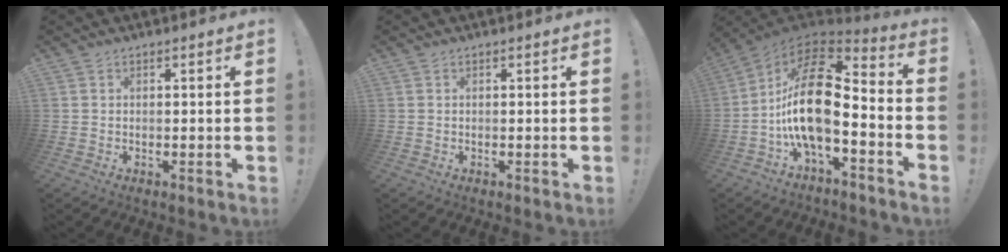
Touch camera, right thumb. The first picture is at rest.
{"total": 0.0}
{"total": 20.2, "force": [-1.8, 9.0, 18.0], "torque": [-0.353, 0.012, -0.033]}